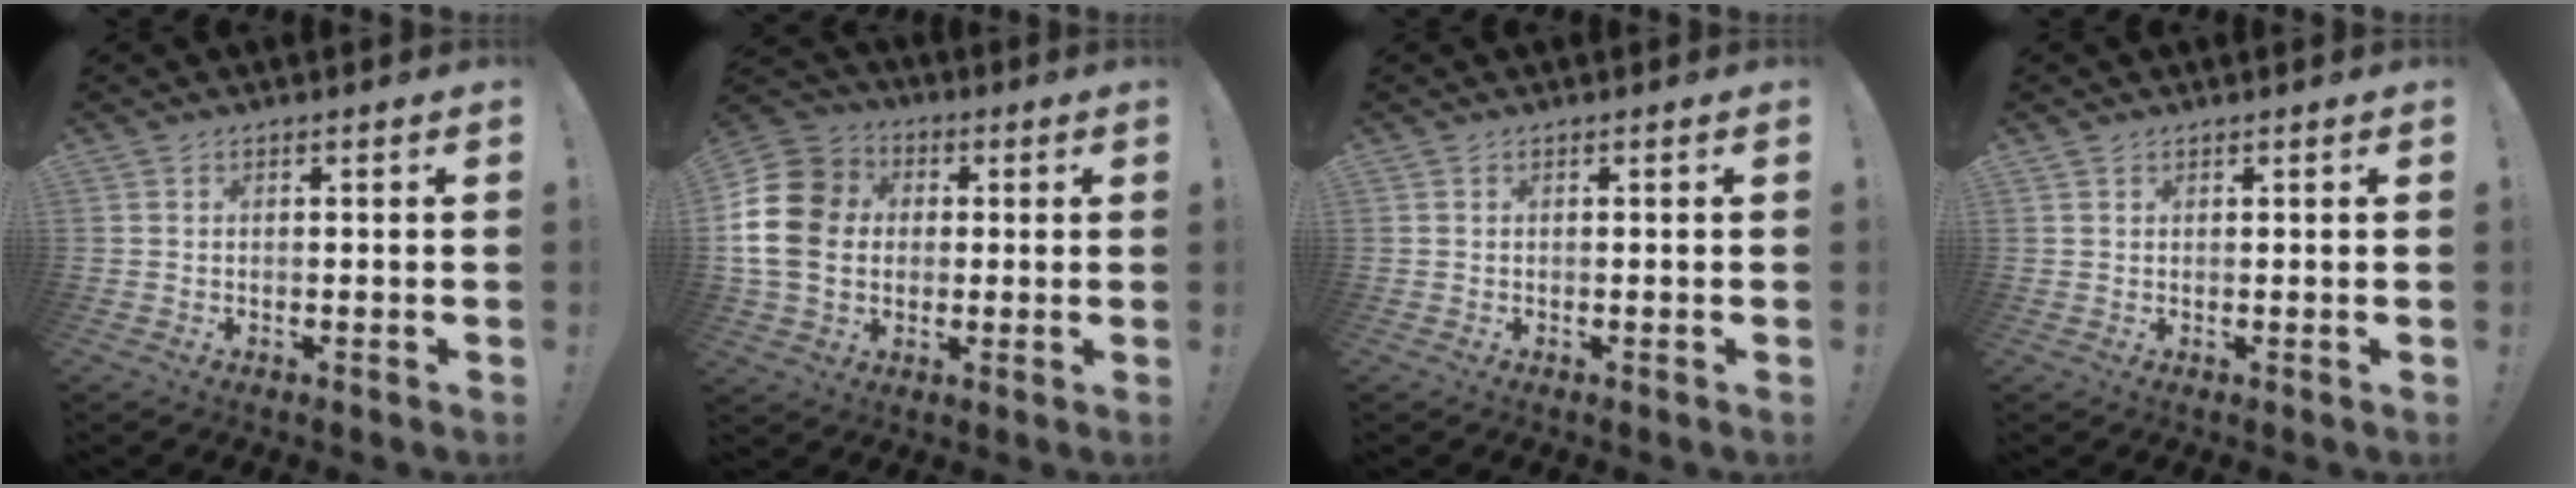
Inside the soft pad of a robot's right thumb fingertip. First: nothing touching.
{"total": 17.2, "force": [0.9, 14.1, 9.8], "torque": [-0.183, 0.016, 0.023]}
{"total": 0.0}
{"total": 0.8, "force": [0.7, 0.3, 0.1], "torque": [0.003, -0.003, 0.014]}